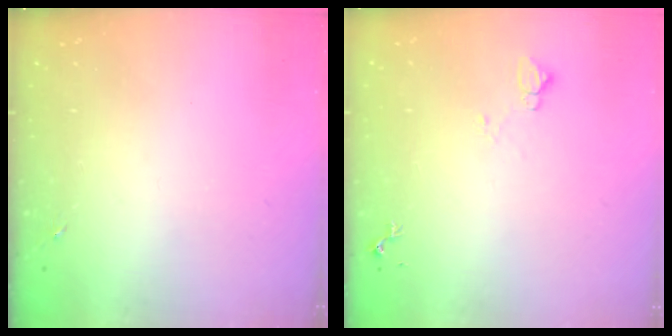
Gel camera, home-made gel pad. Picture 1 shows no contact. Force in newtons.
{"total": 6.1, "press": 6.0, "slide": 0.8}